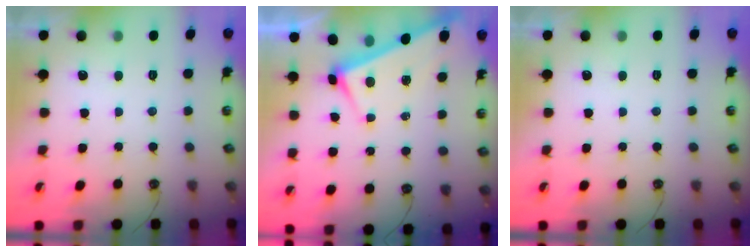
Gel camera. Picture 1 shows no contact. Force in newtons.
{"total": 3.8, "press": 3.8, "slide": 0.2}
{"total": 0.0}